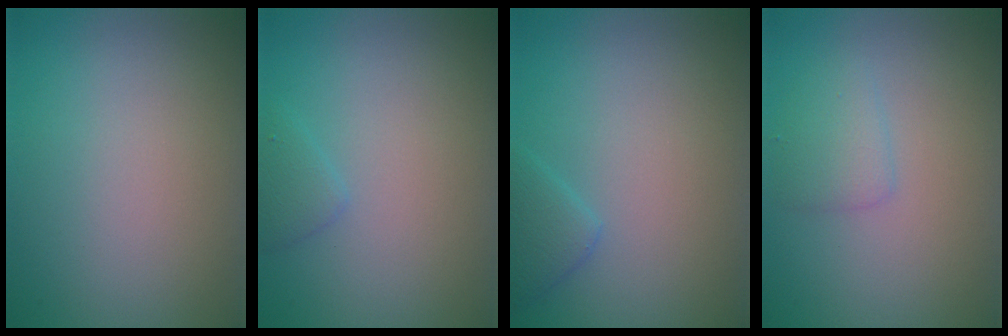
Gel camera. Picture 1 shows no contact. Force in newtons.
{"total": 1.2, "press": 1.2, "slide": 0.0}
{"total": 1.8, "press": 1.8, "slide": 0.2}
{"total": 1.8, "press": 1.8, "slide": 0.0}